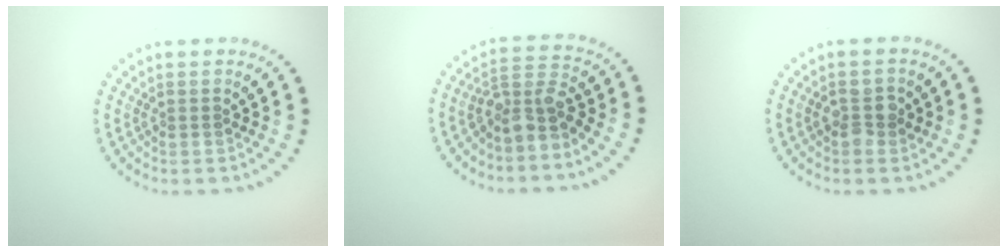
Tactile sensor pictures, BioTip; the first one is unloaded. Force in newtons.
{"total": 3.5, "press": 2.9, "slide": 2.1}
{"total": 1.8, "press": 1.7, "slide": 0.2}